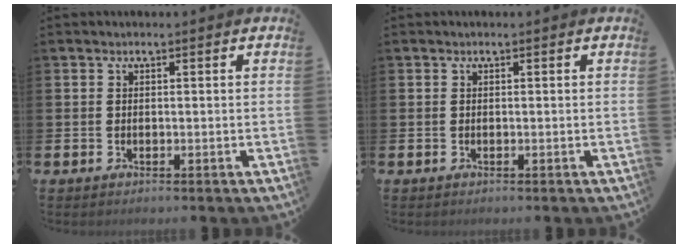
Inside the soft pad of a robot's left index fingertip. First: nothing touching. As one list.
[{"total": 0.0}]